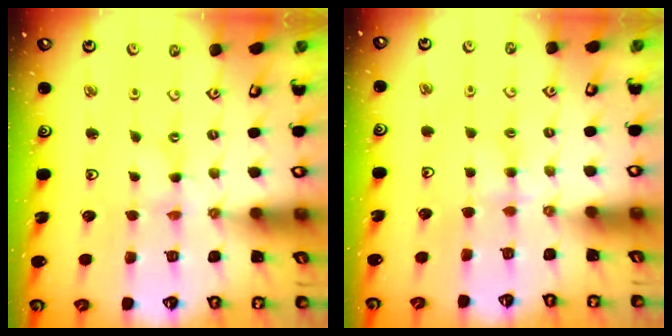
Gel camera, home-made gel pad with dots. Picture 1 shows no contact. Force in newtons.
{"total": 2.4, "press": 2.4, "slide": 0.4}